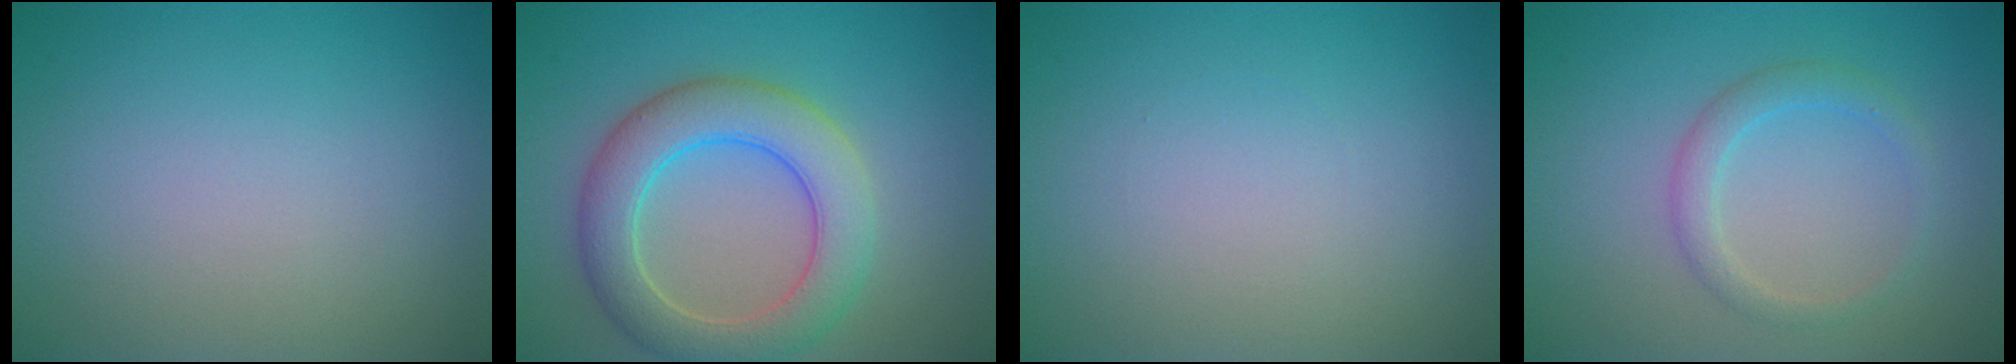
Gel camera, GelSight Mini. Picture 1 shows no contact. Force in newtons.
{"total": 6.3, "press": 6.3, "slide": 0.5}
{"total": 0.0}
{"total": 2.0, "press": 2.0, "slide": 0.2}